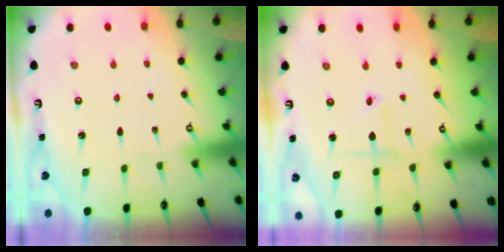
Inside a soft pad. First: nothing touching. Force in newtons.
{"total": 2.4, "press": 2.2, "slide": 1.0}